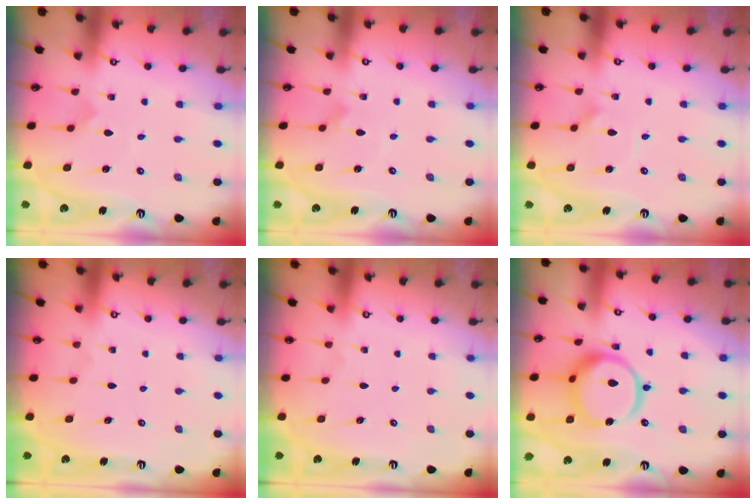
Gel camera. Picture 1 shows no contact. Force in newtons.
{"total": 2.2, "press": 2.2, "slide": 0.1}
{"total": 2.1, "press": 2.1, "slide": 0.1}
{"total": 0.0}
{"total": 0.0}
{"total": 16.5, "press": 16.4, "slide": 1.6}